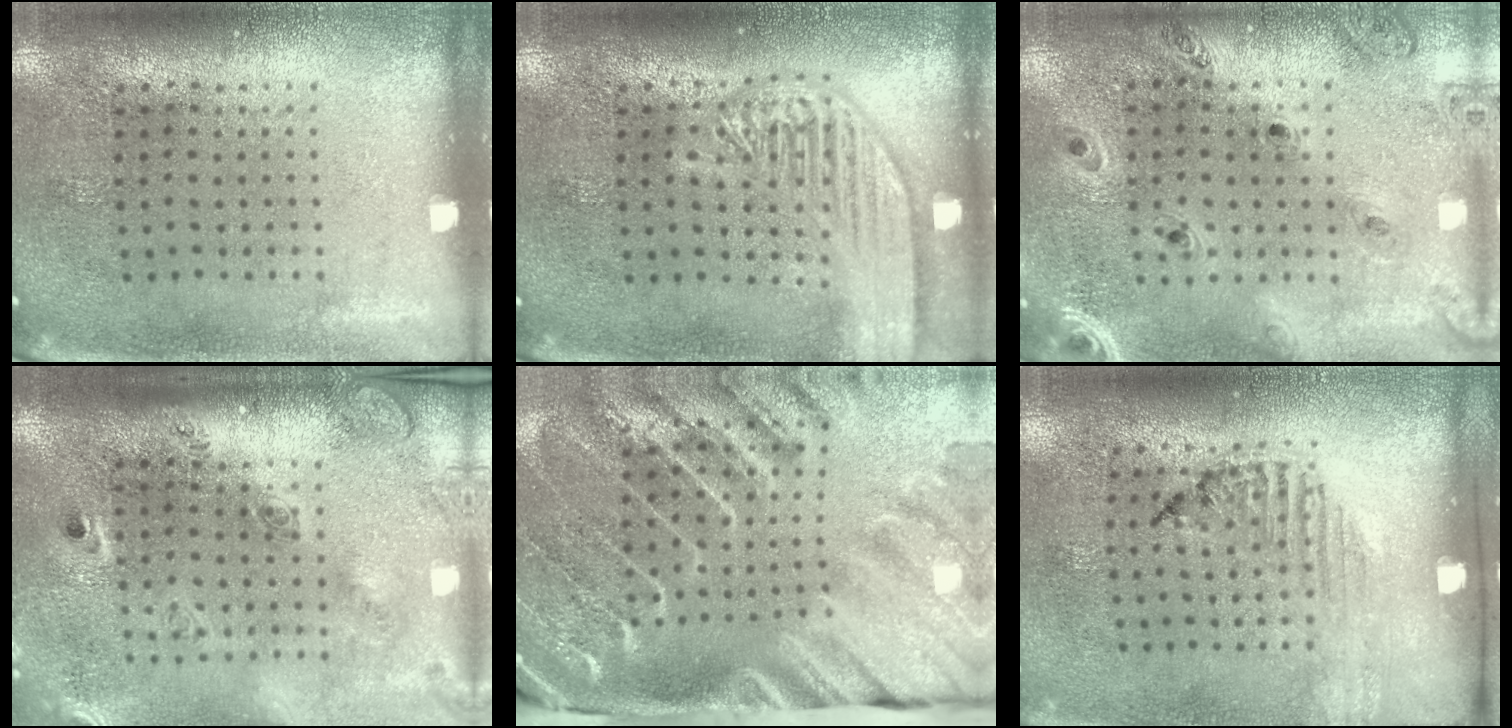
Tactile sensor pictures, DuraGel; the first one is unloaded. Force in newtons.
{"total": 3.6, "press": 3.6, "slide": 0.4}
{"total": 1.3, "press": 1.3, "slide": 0.1}
{"total": 2.6, "press": 1.9, "slide": 1.8}
{"total": 4.5, "press": 3.4, "slide": 2.8}
{"total": 1.2, "press": 1.1, "slide": 0.4}